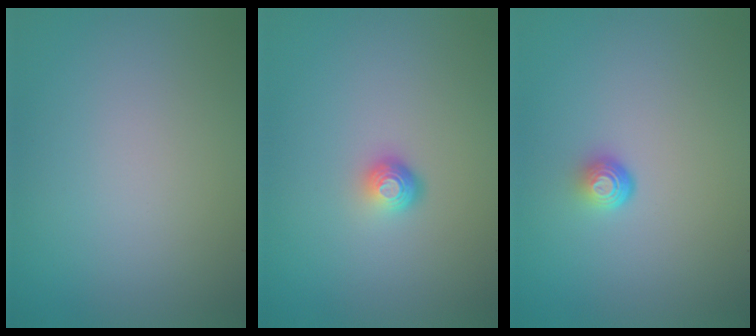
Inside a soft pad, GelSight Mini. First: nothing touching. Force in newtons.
{"total": 1.9, "press": 1.3, "slide": 1.4}
{"total": 1.7, "press": 1.0, "slide": 1.4}